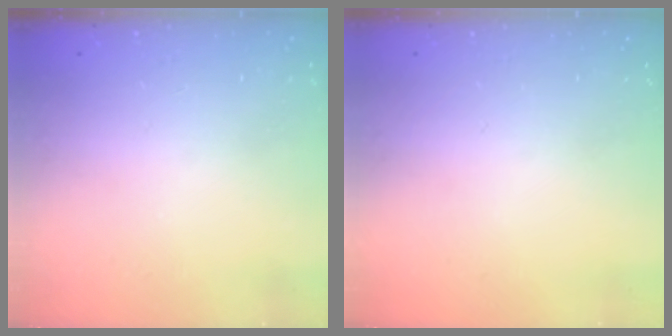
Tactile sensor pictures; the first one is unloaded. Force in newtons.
{"total": 0.0}